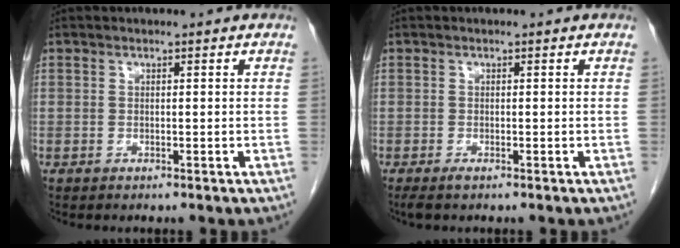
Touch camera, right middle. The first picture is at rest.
{"total": 1.1, "force": [-0.8, 0.1, 0.8], "torque": [-0.016, -0.004, -0.013]}